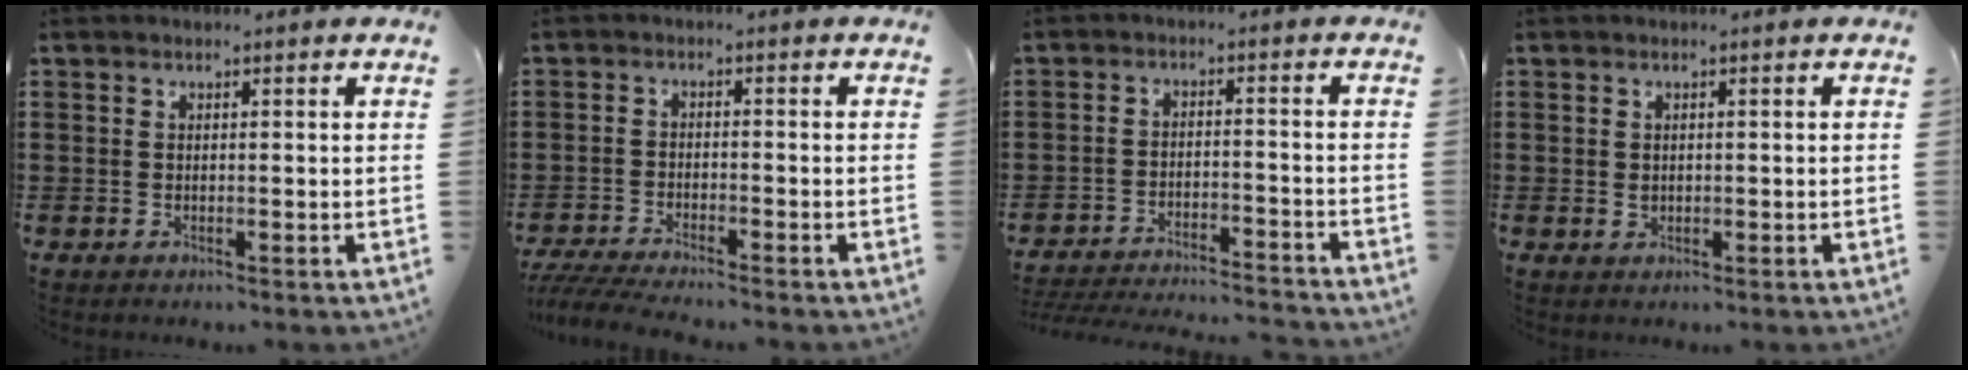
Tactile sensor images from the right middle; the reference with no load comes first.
{"total": 4.0, "force": [-3.8, -0.1, 1.2], "torque": [-0.035, -0.014, -0.079]}
{"total": 4.4, "force": [-4.4, 0.0, 0.7], "torque": [-0.021, -0.004, -0.092]}
{"total": 0.9, "force": [0.1, 0.8, 0.4], "torque": [-0.011, 0.006, 0.002]}